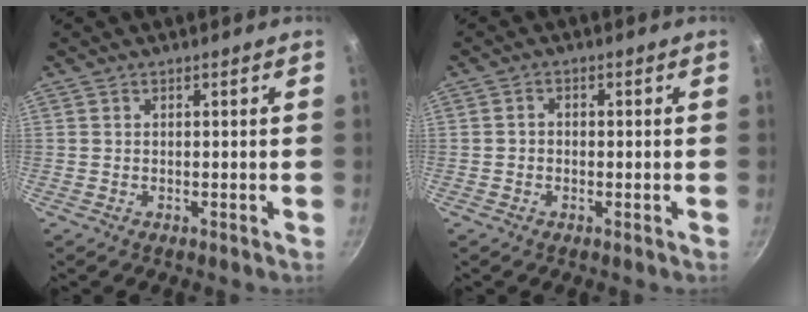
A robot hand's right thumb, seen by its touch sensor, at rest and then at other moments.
{"total": 1.5, "force": [-0.4, 1.2, 0.8], "torque": [-0.013, 0.007, -0.009]}